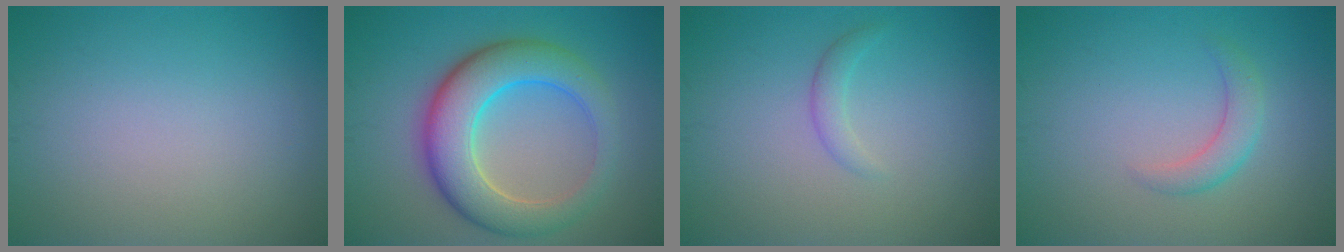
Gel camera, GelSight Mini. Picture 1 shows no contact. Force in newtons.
{"total": 8.2, "press": 8.2, "slide": 0.6}
{"total": 1.3, "press": 1.3, "slide": 0.0}
{"total": 2.2, "press": 2.2, "slide": 0.1}